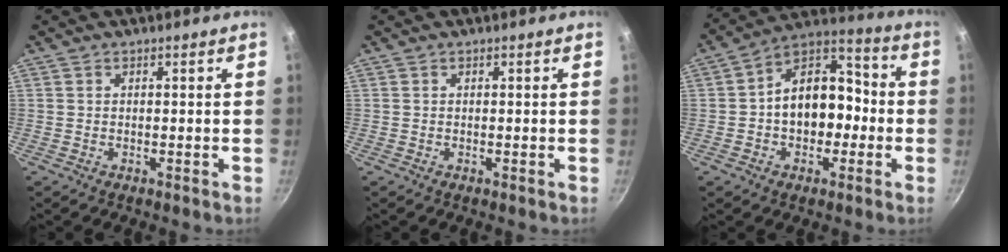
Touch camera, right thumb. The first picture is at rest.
{"total": 0.0}
{"total": 14.9, "force": [-1.1, 9.9, 11.1], "torque": [-0.133, 0.047, -0.030]}